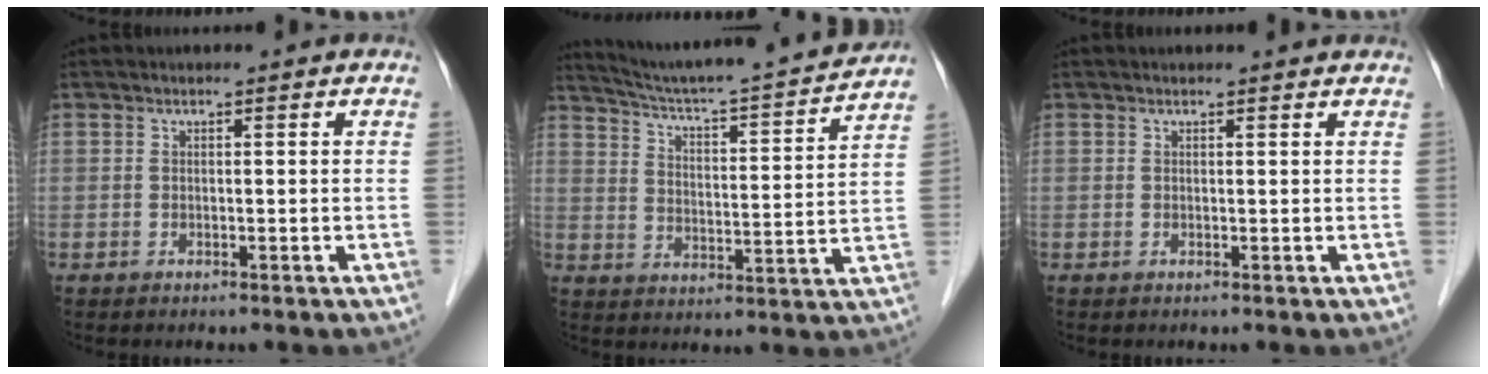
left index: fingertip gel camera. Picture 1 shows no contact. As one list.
[{"total": 19.0, "force": [17.7, -0.3, 6.9], "torque": [-0.120, -0.023, 0.251]}, {"total": 1.9, "force": [1.8, 0.0, 0.3], "torque": [-0.012, 0.002, 0.017]}]